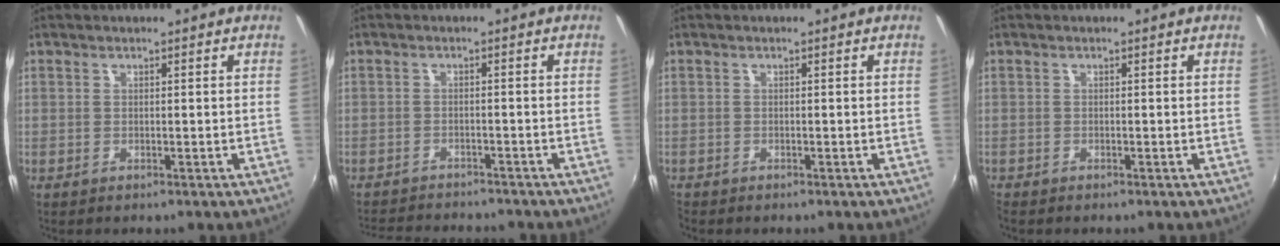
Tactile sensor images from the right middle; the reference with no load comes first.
{"total": 9.3, "force": [-8.7, 1.9, 2.8], "torque": [-0.076, -0.011, -0.133]}
{"total": 0.7, "force": [-0.6, 0.2, 0.0], "torque": [-0.002, -0.003, -0.015]}
{"total": 0.7, "force": [-0.6, 0.2, 0.1], "torque": [-0.003, -0.004, -0.015]}